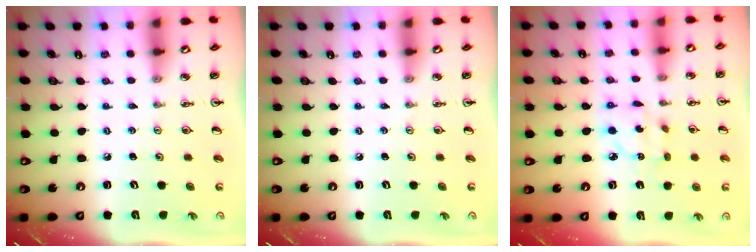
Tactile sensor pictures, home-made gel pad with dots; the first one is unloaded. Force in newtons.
{"total": 0.0}
{"total": 5.9, "press": 5.9, "slide": 0.2}